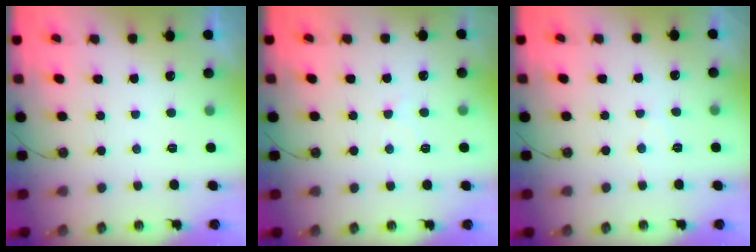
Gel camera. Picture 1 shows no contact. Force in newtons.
{"total": 5.9, "press": 5.8, "slide": 0.8}
{"total": 5.3, "press": 5.2, "slide": 0.7}